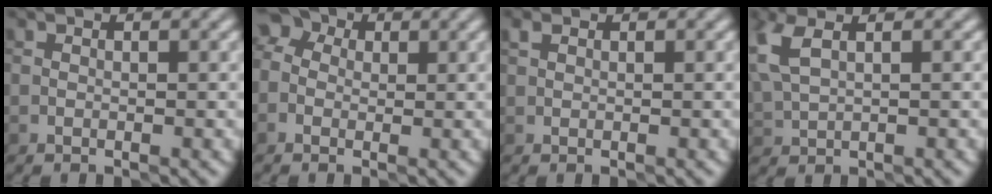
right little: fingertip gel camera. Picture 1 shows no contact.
{"total": 4.5, "force": [1.2, 3.6, 2.4], "torque": [-0.031, 0.025, -0.014]}
{"total": 0.7, "force": [0.4, 0.4, 0.4], "torque": [-0.008, 0.004, 0.005]}
{"total": 3.7, "force": [1.8, 1.8, 2.7], "torque": [-0.075, 0.012, 0.045]}